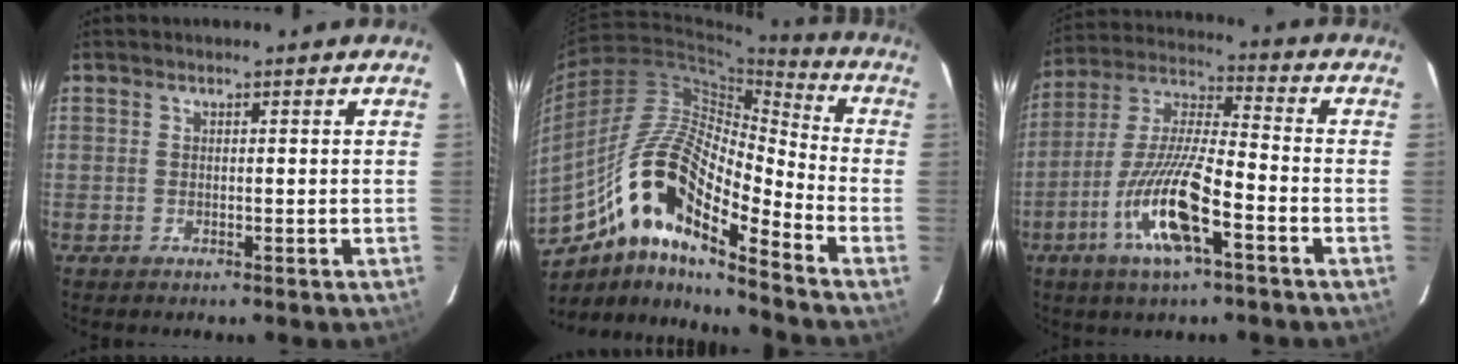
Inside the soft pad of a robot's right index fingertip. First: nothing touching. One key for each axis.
{"total": 16.5, "fx": -9.2, "fy": 3.8, "fz": 13.1, "tx": -0.252, "ty": 0.032, "tz": -0.156}
{"total": 14.2, "fx": -6.0, "fy": 2.2, "fz": 12.7, "tx": -0.261, "ty": -0.007, "tz": -0.112}